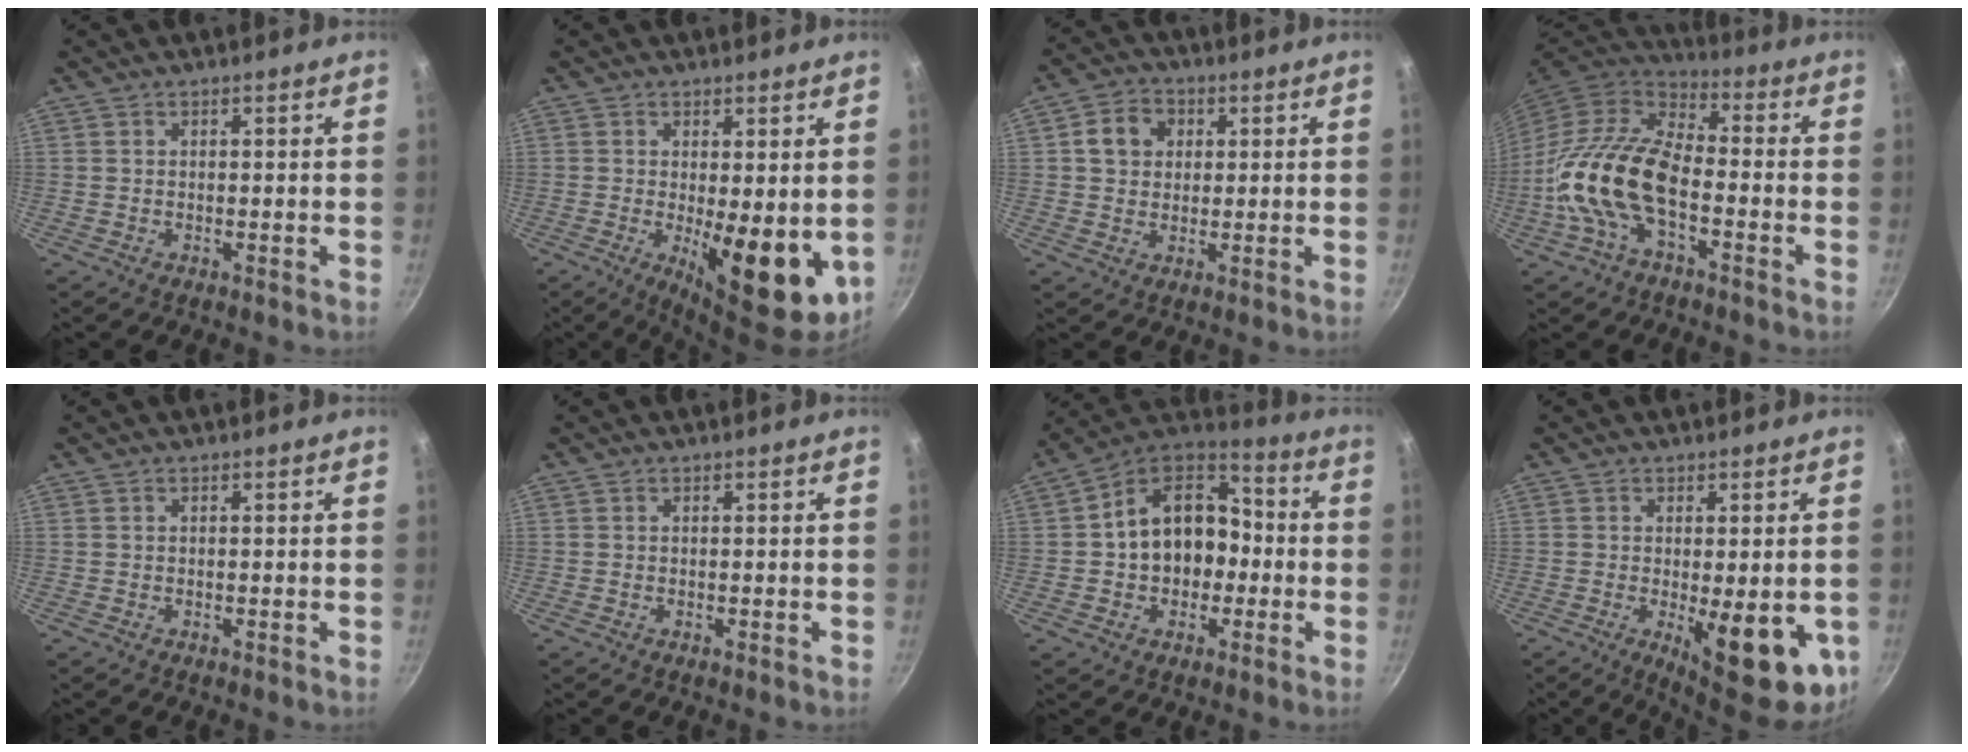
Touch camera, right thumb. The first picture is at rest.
{"total": 11.8, "force": [-1.3, 4.4, 10.9], "torque": [-0.130, -0.013, -0.004]}
{"total": 6.7, "force": [1.7, 5.7, 3.2], "torque": [-0.033, 0.009, 0.021]}
{"total": 17.1, "force": [-4.2, 8.9, 13.9], "torque": [-0.255, 0.035, -0.093]}
{"total": 0.0}
{"total": 0.0}
{"total": 16.7, "force": [-0.9, 12.6, 10.9], "torque": [-0.137, 0.053, -0.026]}
{"total": 14.4, "force": [-3.2, 5.1, 13.1], "torque": [-0.144, -0.012, -0.029]}